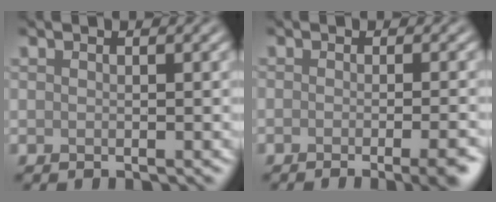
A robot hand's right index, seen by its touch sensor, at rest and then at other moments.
{"total": 5.2, "force": [-2.6, 1.7, 4.2], "torque": [-0.023, 0.002, -0.030]}